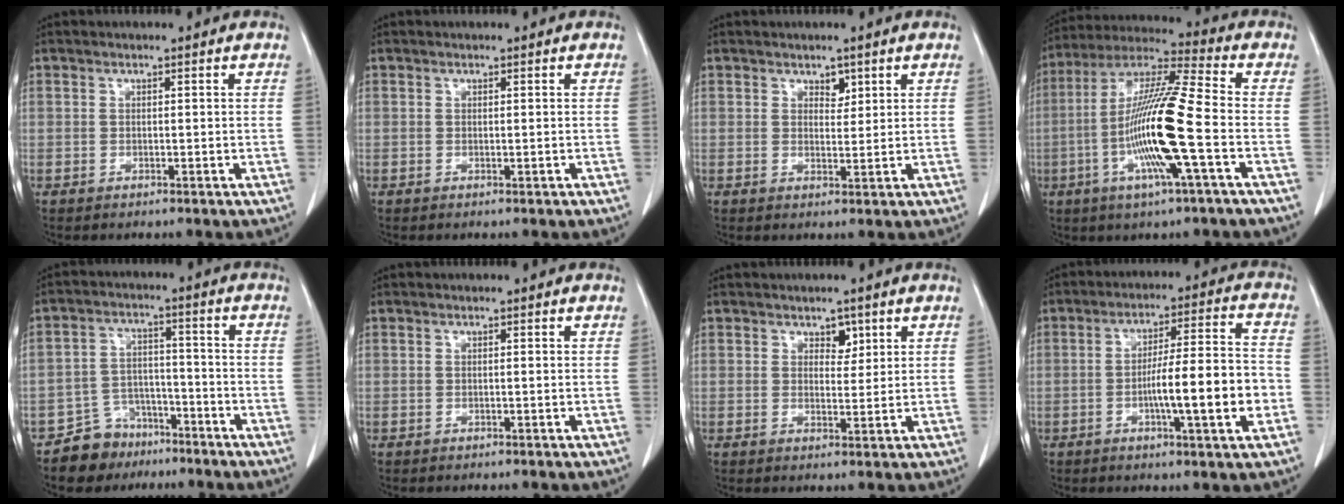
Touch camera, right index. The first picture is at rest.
{"total": 0.0}
{"total": 2.1, "force": [1.4, 1.2, 1.1], "torque": [-0.012, -0.006, 0.024]}
{"total": 16.3, "force": [-3.8, 0.0, 15.9], "torque": [-0.313, -0.006, -0.083]}
{"total": 7.1, "force": [-5.2, 4.8, 0.3], "torque": [0.003, 0.019, -0.087]}
{"total": 0.0}
{"total": 2.6, "force": [1.5, 1.5, 1.4], "torque": [-0.015, -0.003, 0.025]}
{"total": 12.5, "force": [-3.1, 0.6, 12.0], "torque": [-0.191, 0.007, -0.051]}